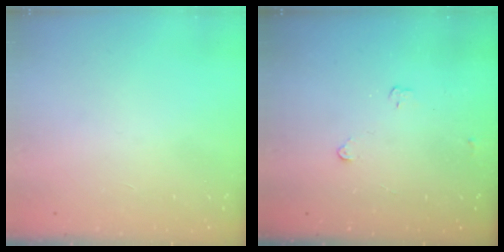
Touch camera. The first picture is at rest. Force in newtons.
{"total": 3.2, "press": 3.1, "slide": 0.4}